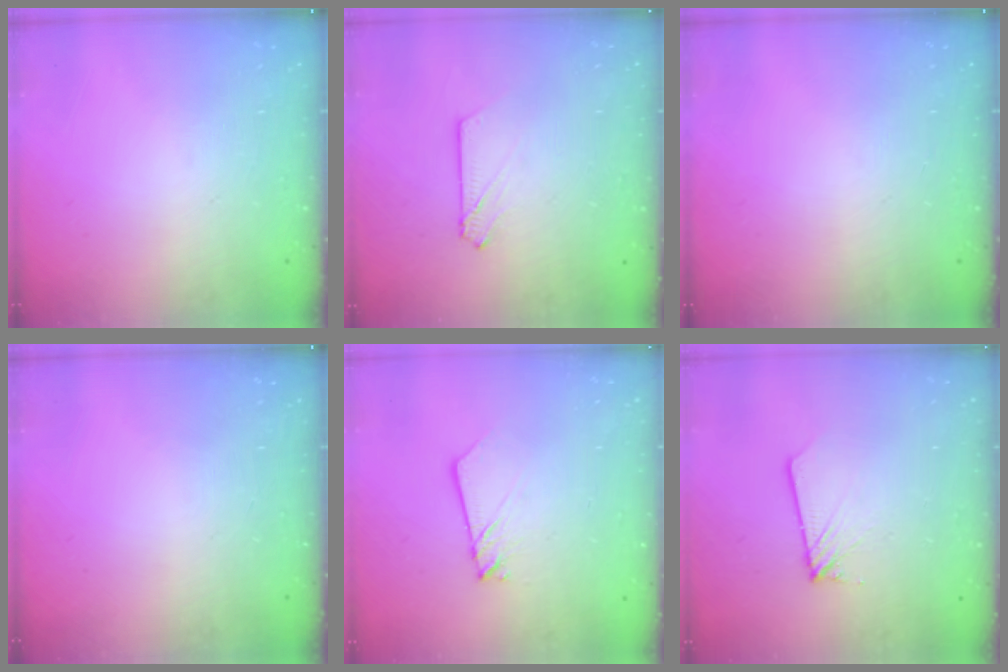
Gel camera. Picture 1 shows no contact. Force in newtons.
{"total": 3.0, "press": 3.0, "slide": 0.4}
{"total": 0.0}
{"total": 0.0}
{"total": 2.7, "press": 2.6, "slide": 0.3}
{"total": 1.8, "press": 1.8, "slide": 0.1}